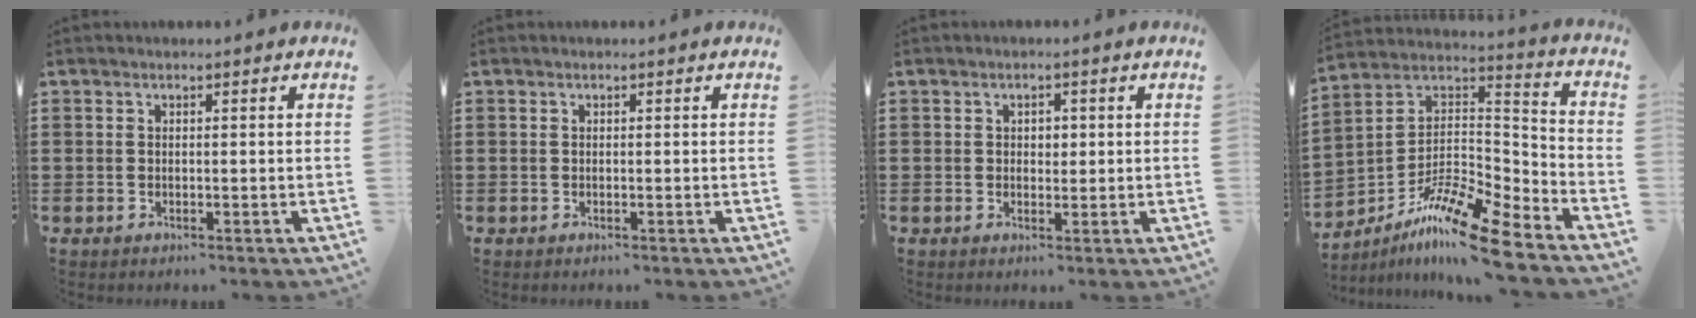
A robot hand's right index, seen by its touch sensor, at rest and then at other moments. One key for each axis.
{"total": 0.0}
{"total": 1.4, "fx": 0.2, "fy": 1.1, "fz": 0.9, "tx": -0.011, "ty": 0.005, "tz": 0.000}
{"total": 13.0, "fx": -10.4, "fy": 1.4, "fz": 7.7, "tx": -0.146, "ty": 0.018, "tz": -0.201}